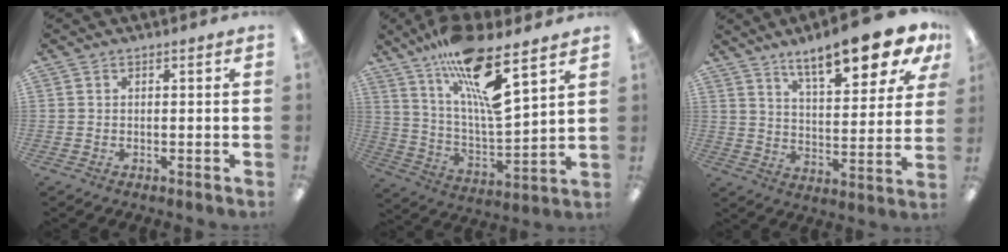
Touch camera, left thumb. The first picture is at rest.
{"total": 18.5, "force": [12.2, 3.8, 13.4], "torque": [-0.240, -0.067, 0.201]}
{"total": 15.7, "force": [12.1, 4.1, 9.1], "torque": [-0.138, -0.072, 0.199]}